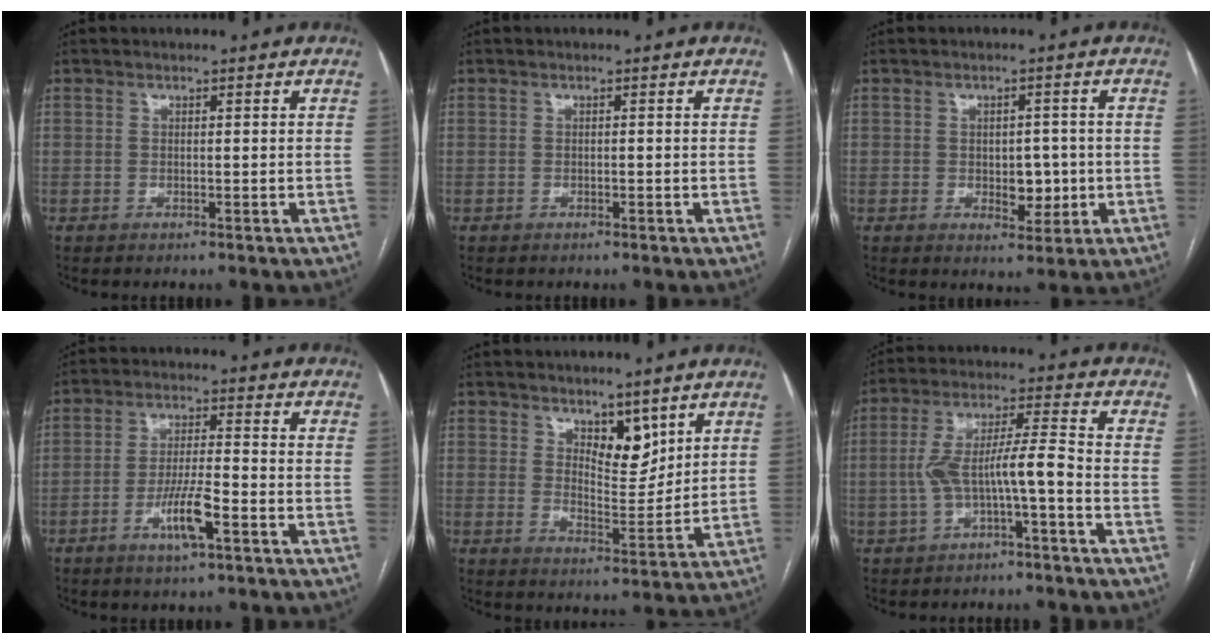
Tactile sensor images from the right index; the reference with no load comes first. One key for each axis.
{"total": 0.0}
{"total": 4.5, "fx": -0.4, "fy": 2.8, "fz": 3.5, "tx": -0.040, "ty": 0.002, "tz": 0.003}
{"total": 6.7, "fx": -3.1, "fy": 0.7, "fz": 5.9, "tx": -0.113, "ty": -0.004, "tz": -0.056}
{"total": 6.2, "fx": 4.0, "fy": 2.9, "fz": 3.8, "tx": -0.055, "ty": -0.012, "tz": 0.071}
{"total": 7.8, "fx": -2.3, "fy": 0.8, "fz": 7.5, "tx": -0.142, "ty": 0.029, "tz": -0.038}